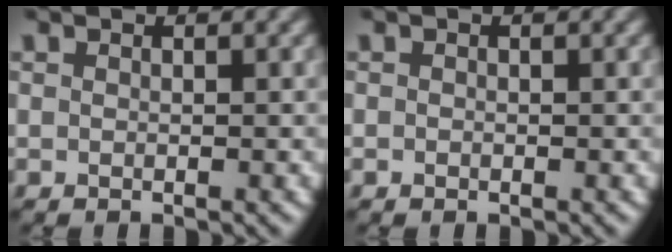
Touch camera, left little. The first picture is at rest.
{"total": 0.0}